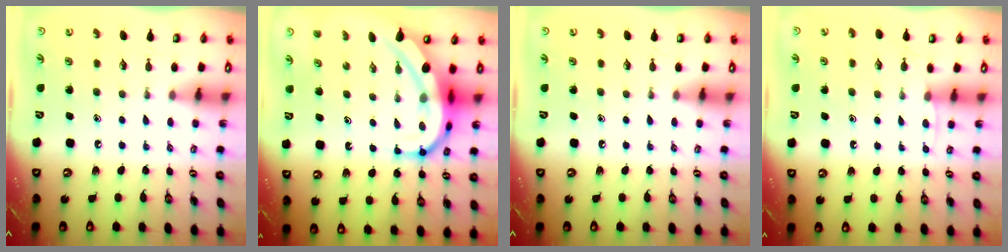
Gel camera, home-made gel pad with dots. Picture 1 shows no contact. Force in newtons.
{"total": 12.0, "press": 11.9, "slide": 1.3}
{"total": 0.0}
{"total": 3.2, "press": 3.2, "slide": 0.5}